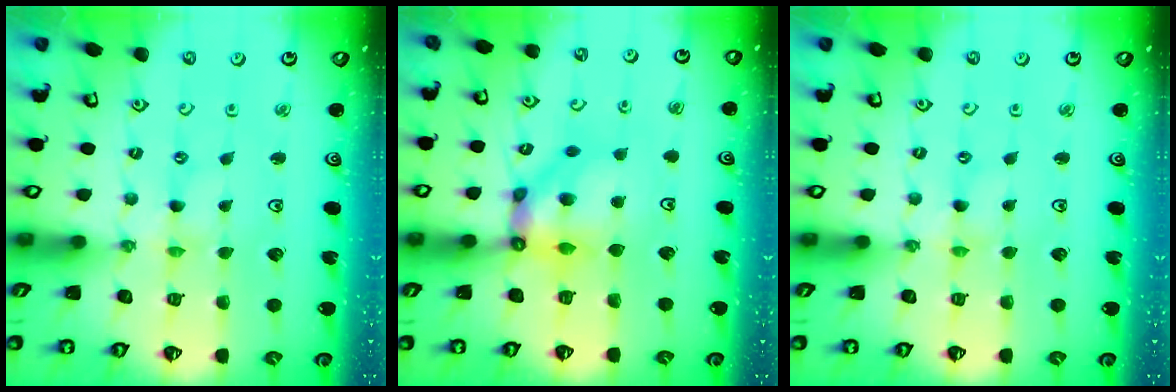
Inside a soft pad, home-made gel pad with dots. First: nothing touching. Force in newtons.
{"total": 9.9, "press": 9.8, "slide": 1.0}
{"total": 0.6, "press": 0.6, "slide": 0.2}